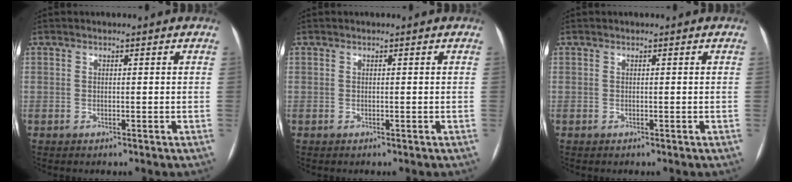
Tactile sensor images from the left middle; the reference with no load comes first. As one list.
[{"total": 0.0}, {"total": 0.0}]